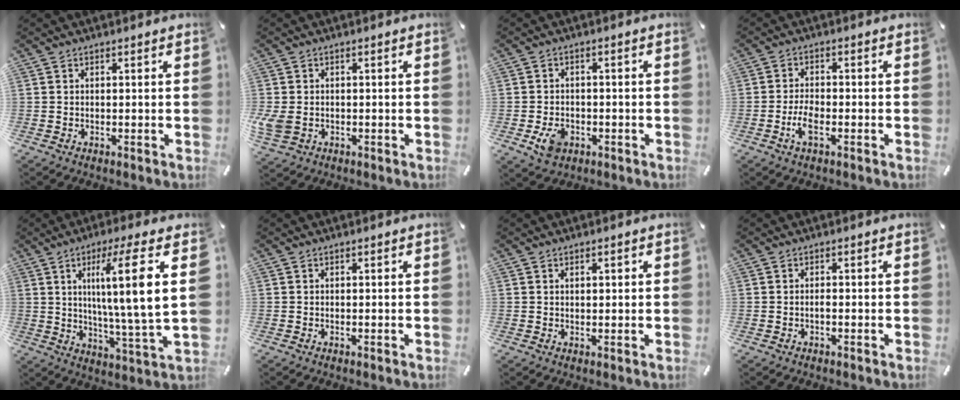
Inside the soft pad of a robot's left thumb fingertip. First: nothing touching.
{"total": 4.5, "force": [-0.8, 3.6, 2.5], "torque": [-0.072, -0.003, -0.014]}
{"total": 5.3, "force": [-2.0, 4.1, 2.8], "torque": [-0.057, 0.002, -0.037]}
{"total": 4.2, "force": [-1.7, 1.9, 3.4], "torque": [-0.084, -0.005, -0.033]}
{"total": 14.7, "force": [4.9, 0.9, 13.8], "torque": [-0.228, -0.020, 0.065]}
{"total": 0.0}
{"total": 0.9, "force": [0.3, 0.6, 0.5], "torque": [-0.012, 0.003, 0.006]}
{"total": 0.8, "force": [-0.4, 0.2, 0.7], "torque": [-0.016, -0.002, -0.007]}